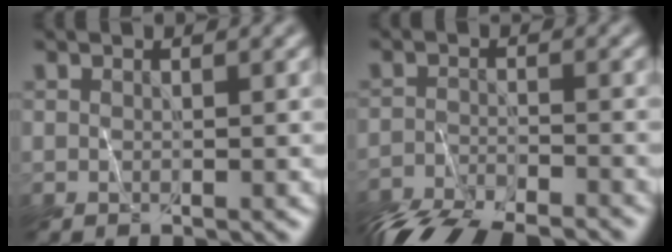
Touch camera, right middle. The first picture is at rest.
{"total": 7.4, "force": [-7.0, 1.2, 2.3], "torque": [-0.044, -0.030, -0.123]}